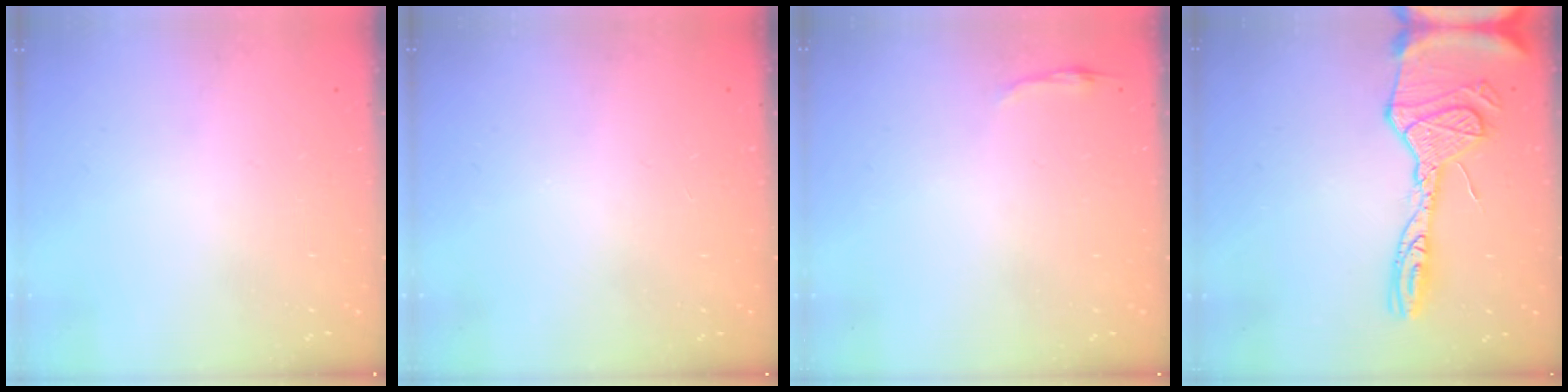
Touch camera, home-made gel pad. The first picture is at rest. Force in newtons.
{"total": 0.0}
{"total": 2.8, "press": 2.8, "slide": 0.6}
{"total": 17.8, "press": 17.7, "slide": 1.7}